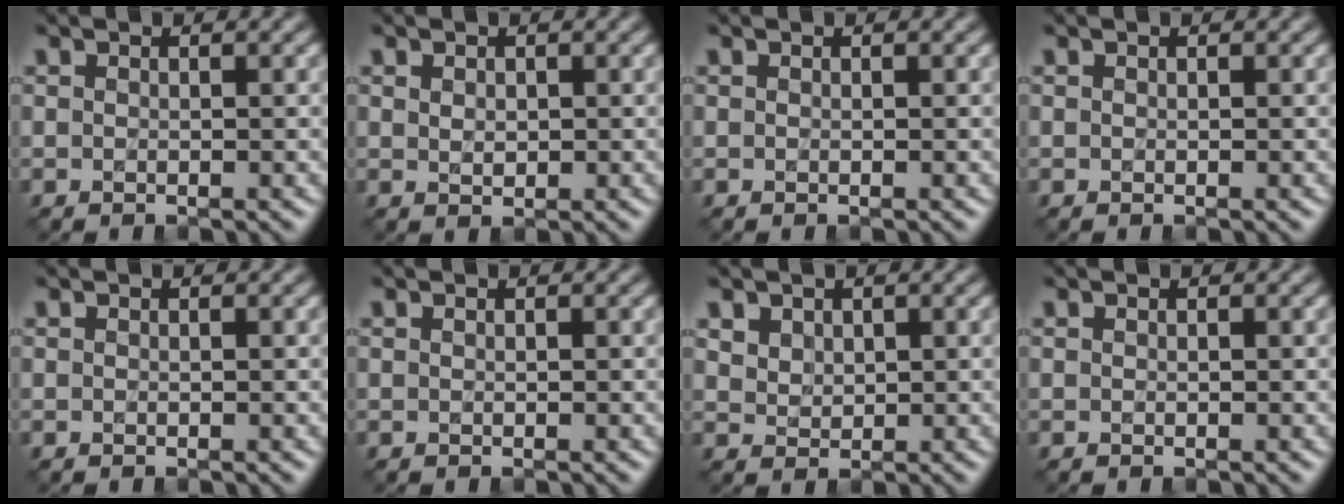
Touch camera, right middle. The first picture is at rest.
{"total": 1.0, "force": [0.2, 0.8, 0.6], "torque": [-0.008, -0.005, 0.012]}
{"total": 0.0}
{"total": 0.0}
{"total": 0.0}
{"total": 0.0}
{"total": 2.6, "force": [1.6, 1.8, 1.0], "torque": [-0.032, 0.003, 0.041]}
{"total": 0.0}